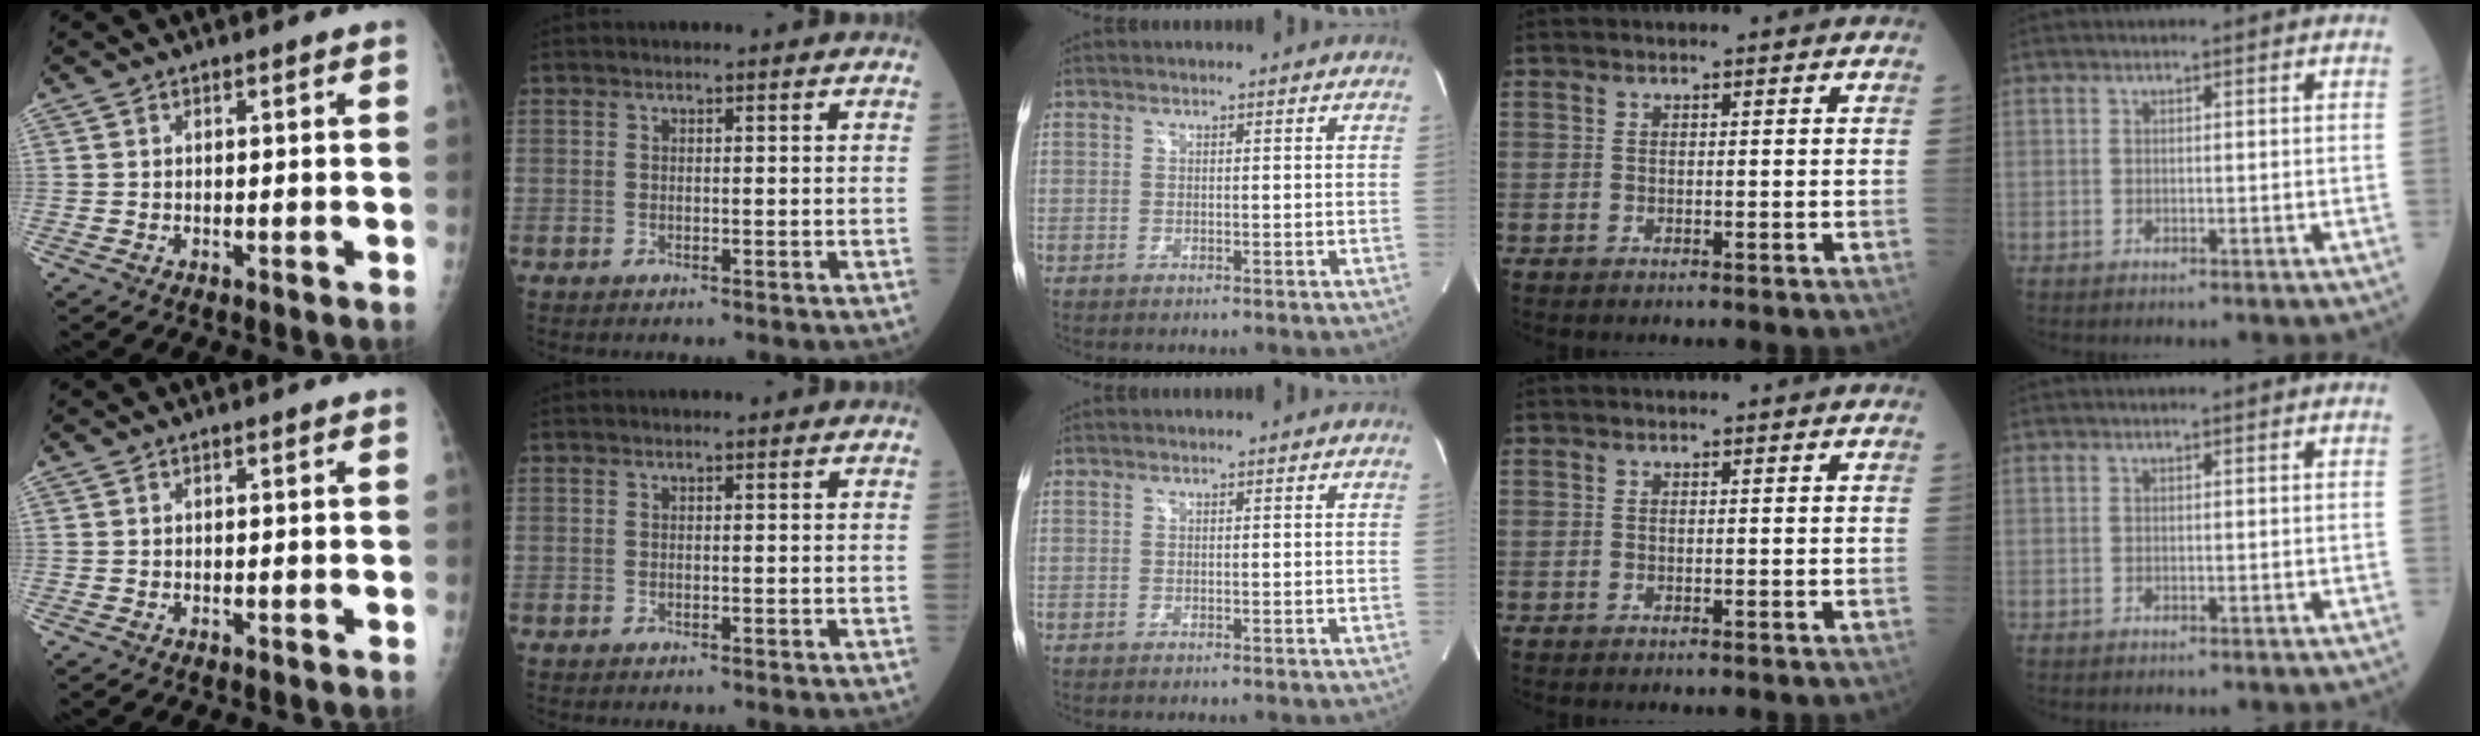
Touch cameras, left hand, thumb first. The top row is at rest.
{}